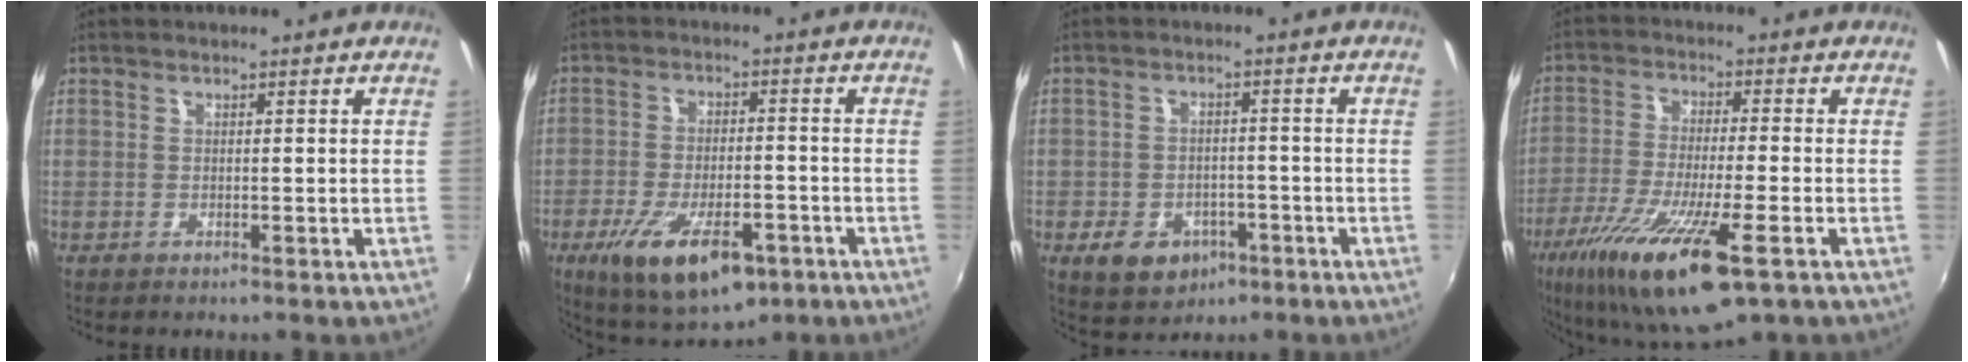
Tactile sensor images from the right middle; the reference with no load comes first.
{"total": 15.1, "force": [-7.9, 6.2, 11.3], "torque": [-0.224, -0.037, -0.122]}
{"total": 9.0, "force": [-4.4, 6.7, 4.1], "torque": [-0.106, 0.000, -0.055]}
{"total": 18.7, "force": [-10.2, 3.7, 15.2], "torque": [-0.302, -0.064, -0.183]}